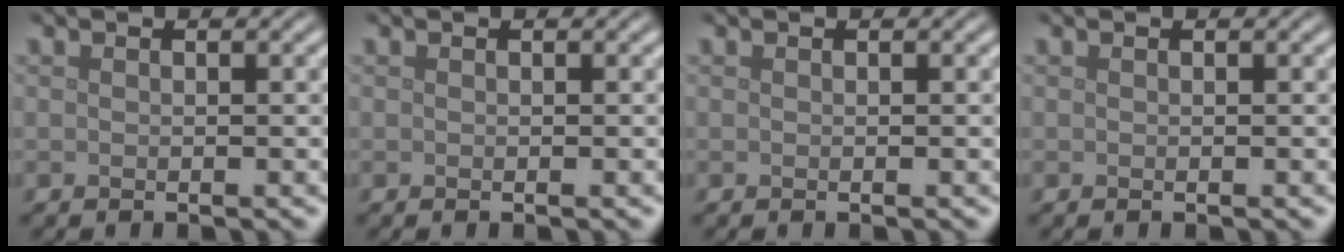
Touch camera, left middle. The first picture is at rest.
{"total": 0.0}
{"total": 0.0}
{"total": 0.0}